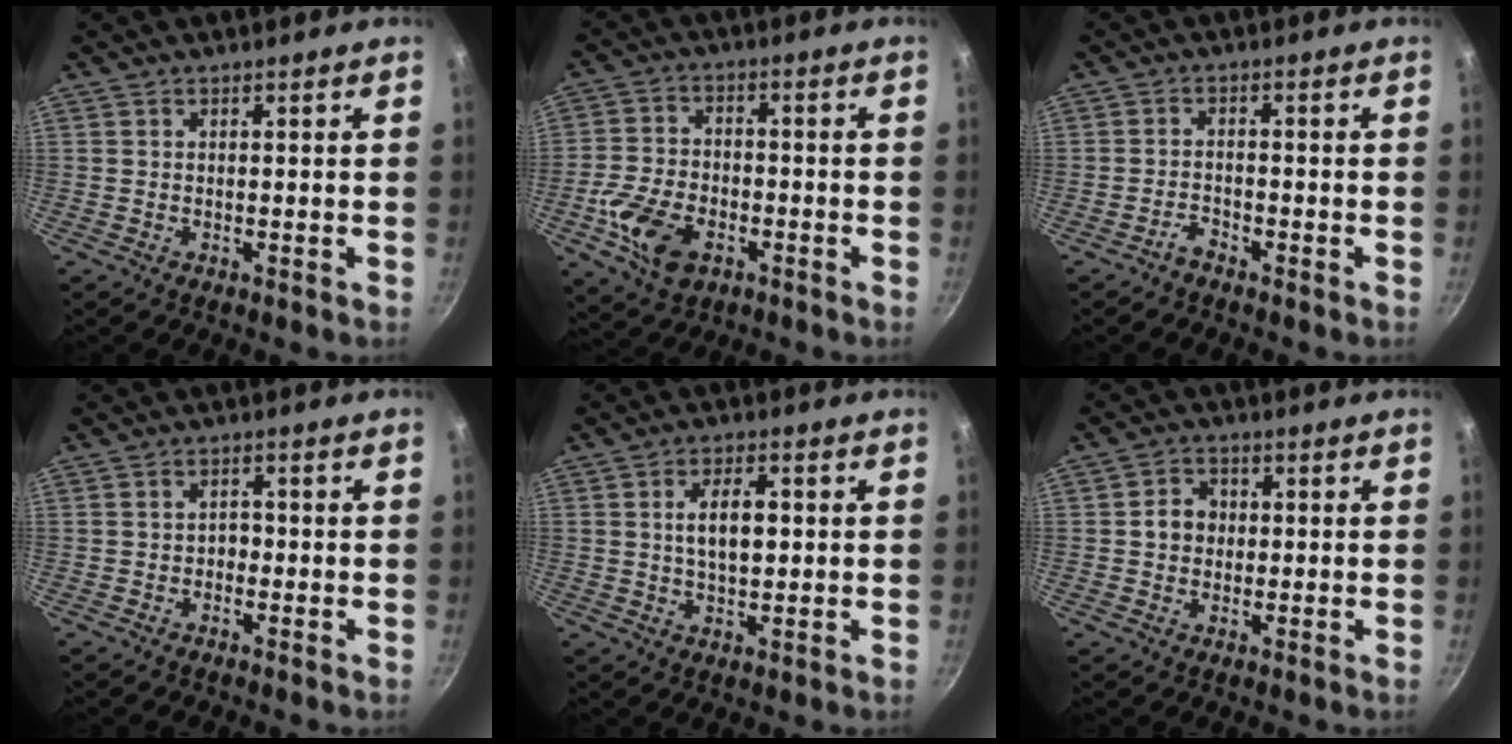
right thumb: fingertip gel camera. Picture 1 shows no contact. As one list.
[{"total": 11.2, "force": [-4.4, 7.0, 7.5], "torque": [-0.140, 0.017, -0.083]}, {"total": 2.1, "force": [-1.8, 0.6, 0.8], "torque": [-0.013, 0.017, -0.036]}, {"total": 1.7, "force": [-0.7, 1.3, 0.9], "torque": [-0.002, 0.011, -0.013]}, {"total": 6.7, "force": [0.8, 3.4, 5.8], "torque": [-0.085, 0.006, 0.012]}, {"total": 4.5, "force": [0.1, 3.9, 2.1], "torque": [-0.010, 0.010, -0.004]}]